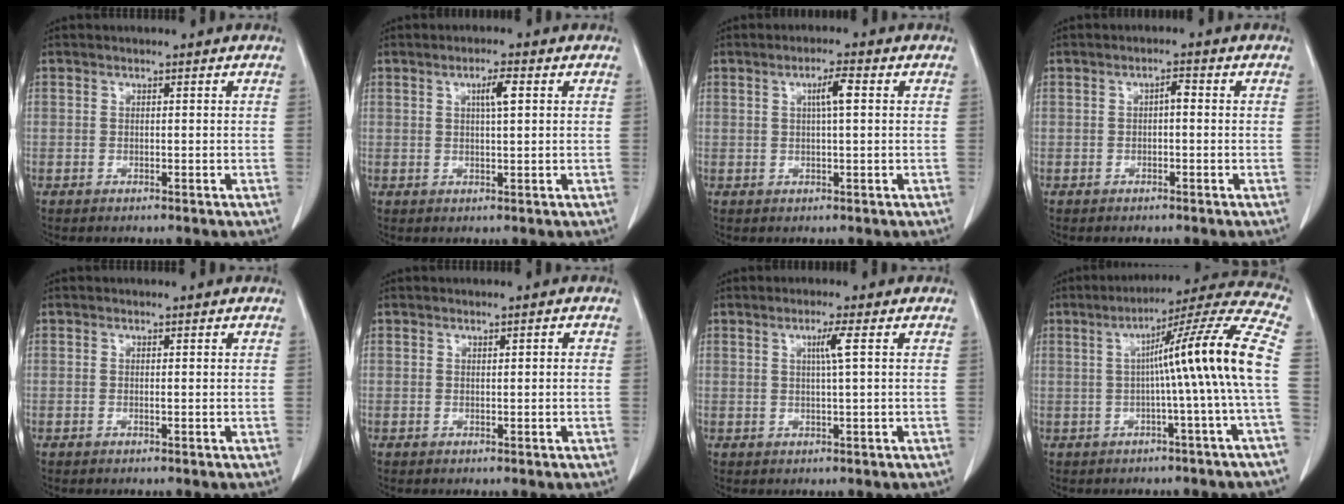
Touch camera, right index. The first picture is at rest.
{"total": 3.1, "force": [1.0, 0.3, 2.9], "torque": [-0.049, 0.001, 0.016]}
{"total": 3.2, "force": [0.8, 0.2, 3.1], "torque": [-0.054, 0.004, 0.013]}
{"total": 1.5, "force": [-0.1, 0.5, 1.4], "torque": [-0.022, 0.005, -0.002]}
{"total": 0.0}
{"total": 0.7, "force": [0.2, 0.1, 0.7], "torque": [-0.014, 0.001, 0.004]}
{"total": 2.7, "force": [0.8, -0.6, 2.5], "torque": [-0.048, -0.002, 0.014]}
{"total": 14.9, "force": [-0.2, -2.3, 14.7], "torque": [-0.198, 0.023, -0.006]}